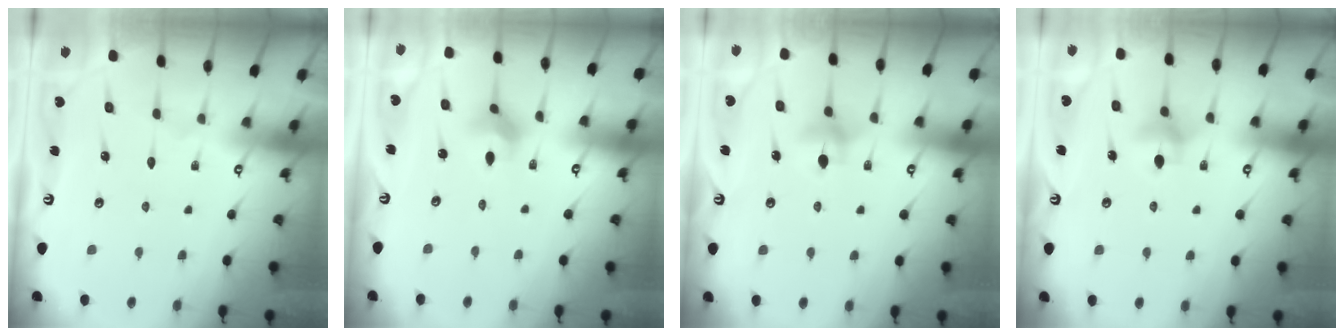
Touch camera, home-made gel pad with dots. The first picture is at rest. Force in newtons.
{"total": 3.5, "press": 3.5, "slide": 0.5}
{"total": 5.9, "press": 5.9, "slide": 0.5}
{"total": 5.6, "press": 5.6, "slide": 0.8}